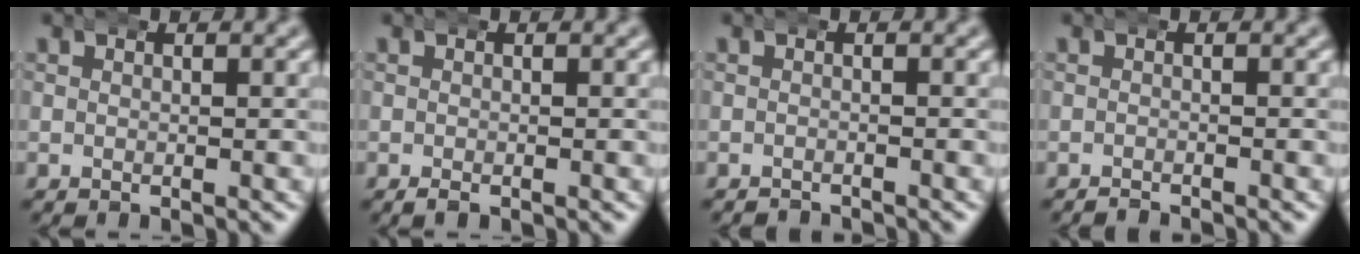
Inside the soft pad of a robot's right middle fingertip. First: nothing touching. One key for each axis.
{"total": 0.6, "fx": -0.5, "fy": 0.2, "fz": 0.4, "tx": -0.012, "ty": -0.004, "tz": -0.006}
{"total": 1.7, "fx": -1.7, "fy": 0.0, "fz": -0.1, "tx": -0.002, "ty": -0.010, "tz": -0.024}
{"total": 1.3, "fx": -1.3, "fy": 0.0, "fz": 0.0, "tx": -0.003, "ty": -0.007, "tz": -0.020}